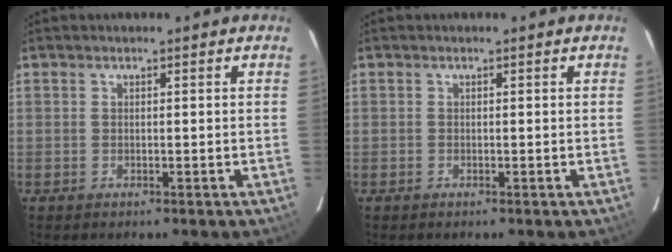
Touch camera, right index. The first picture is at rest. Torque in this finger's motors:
{"motor_torque": [-0.02, -0.02, -0.01, -0.06]}